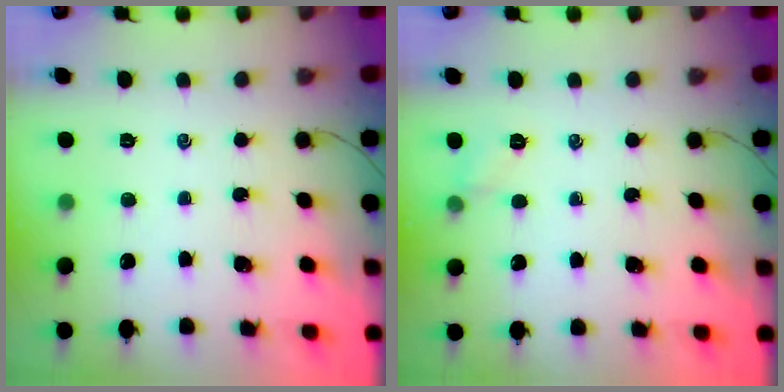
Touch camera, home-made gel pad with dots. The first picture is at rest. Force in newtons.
{"total": 5.7, "press": 5.5, "slide": 1.4}